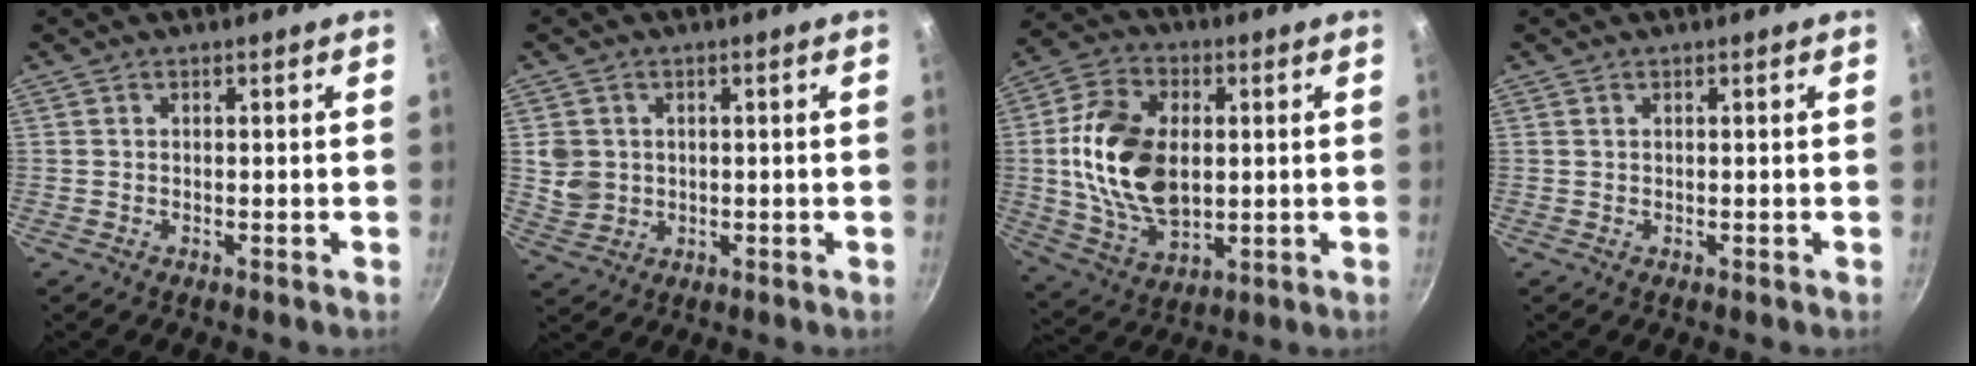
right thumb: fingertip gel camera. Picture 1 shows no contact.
{"total": 5.3, "force": [0.5, 4.8, 2.3], "torque": [-0.028, 0.000, 0.017]}
{"total": 18.4, "force": [1.2, 11.9, 14.0], "torque": [-0.242, -0.001, 0.024]}
{"total": 0.0}